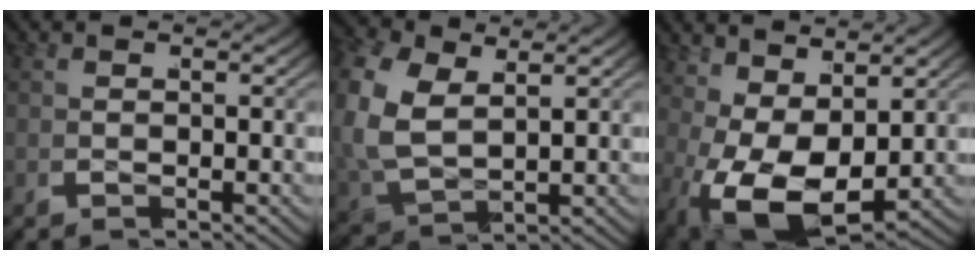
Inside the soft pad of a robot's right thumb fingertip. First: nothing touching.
{"total": 7.7, "force": [0.6, 6.1, 4.6], "torque": [-0.149, -0.027, 0.023]}
{"total": 8.0, "force": [-1.5, 4.7, 6.3], "torque": [-0.146, -0.036, -0.007]}